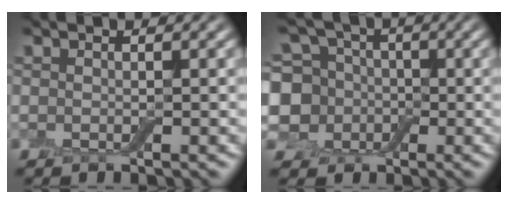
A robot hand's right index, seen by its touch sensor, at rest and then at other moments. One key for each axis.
{"total": 7.1, "fx": -0.5, "fy": 6.2, "fz": 3.4, "tx": -0.075, "ty": 0.002, "tz": -0.029}